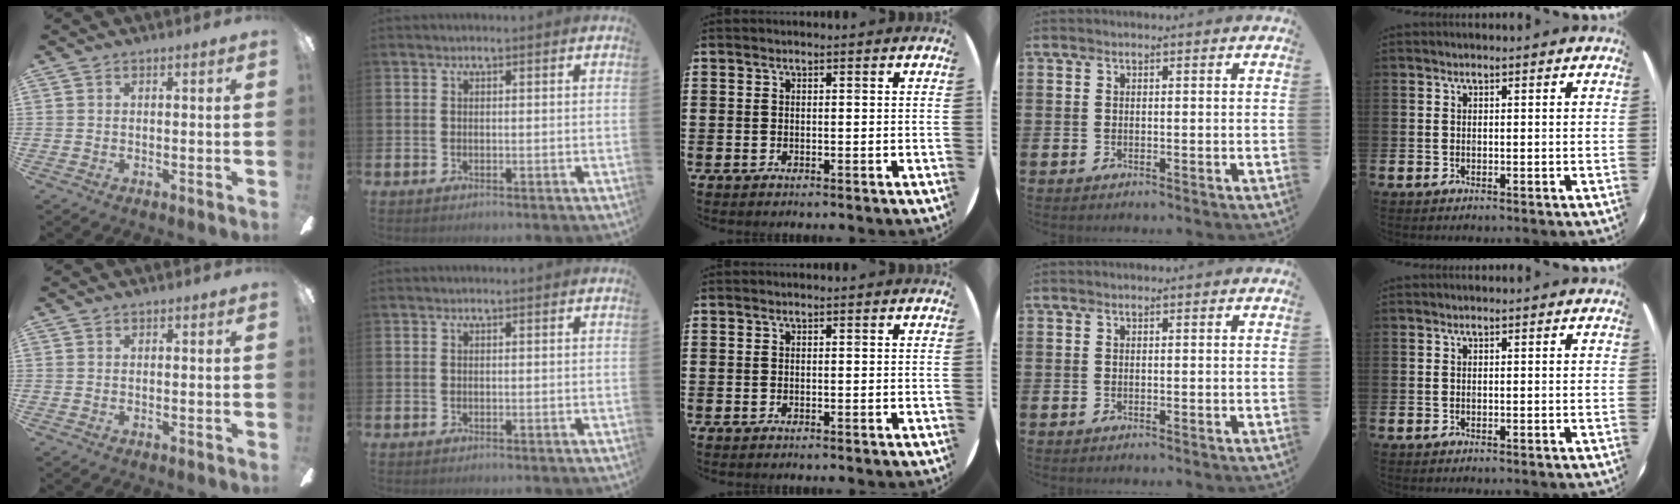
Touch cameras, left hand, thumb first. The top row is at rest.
{}